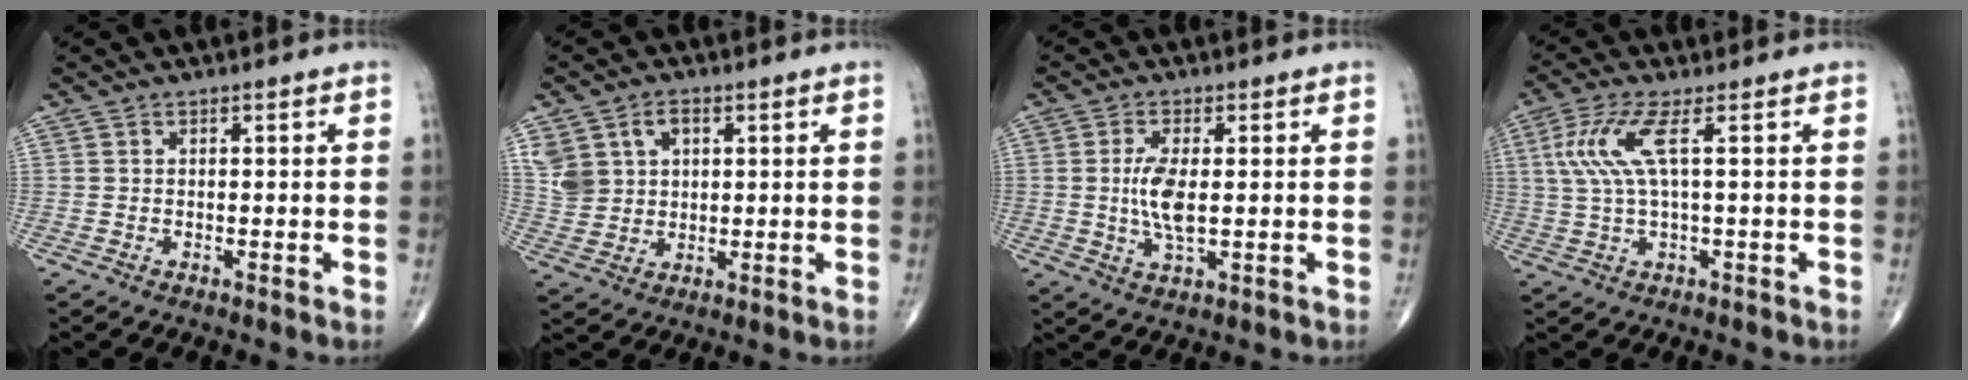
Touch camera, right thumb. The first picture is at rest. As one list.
[{"total": 7.8, "force": [3.0, 5.7, 4.3], "torque": [-0.066, -0.004, 0.067]}, {"total": 6.5, "force": [0.2, 2.4, 6.0], "torque": [-0.129, -0.011, 0.004]}, {"total": 7.5, "force": [1.9, 1.3, 7.1], "torque": [-0.193, 0.008, 0.039]}]